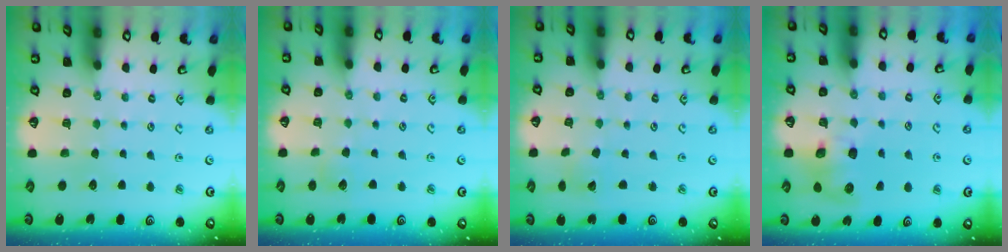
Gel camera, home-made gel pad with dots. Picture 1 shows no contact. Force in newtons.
{"total": 4.9, "press": 4.8, "slide": 0.5}
{"total": 2.9, "press": 2.9, "slide": 0.3}
{"total": 8.1, "press": 8.0, "slide": 1.1}